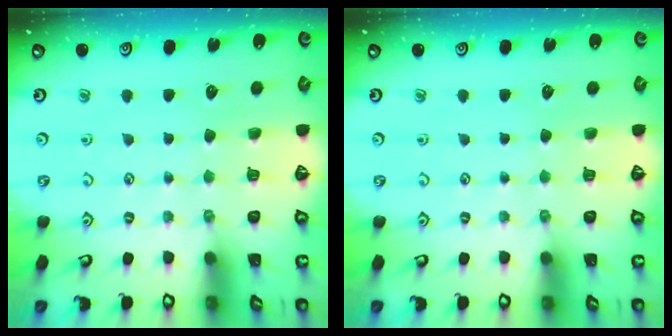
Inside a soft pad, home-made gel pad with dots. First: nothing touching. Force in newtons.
{"total": 0.0}